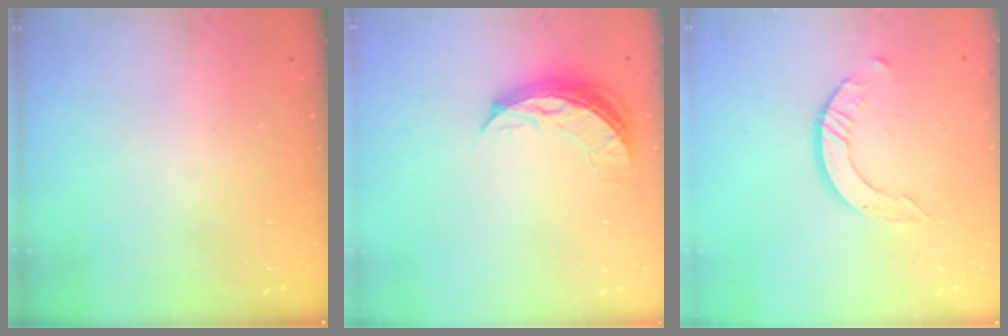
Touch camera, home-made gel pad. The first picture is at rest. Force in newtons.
{"total": 7.4, "press": 7.4, "slide": 0.6}
{"total": 5.0, "press": 5.0, "slide": 0.4}